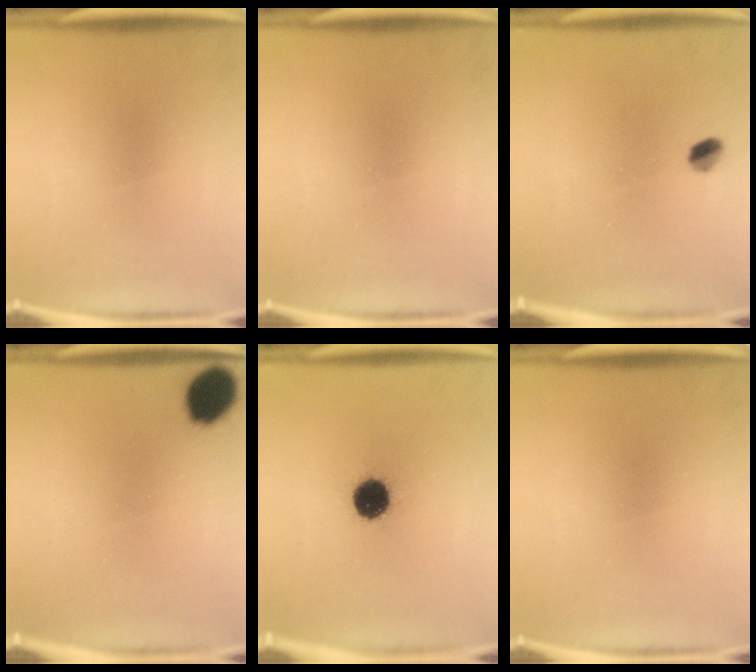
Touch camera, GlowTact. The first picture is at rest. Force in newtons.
{"total": 0.0}
{"total": 2.7}
{"total": 9.7}
{"total": 10.4}
{"total": 0.0}